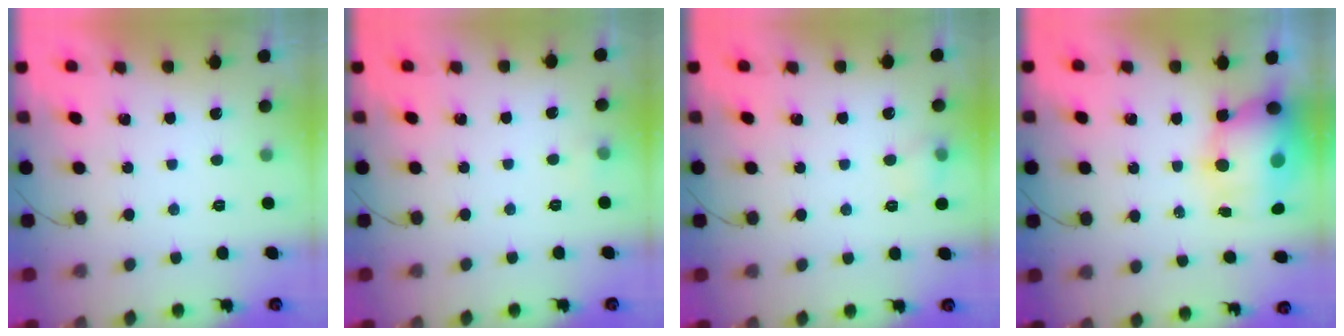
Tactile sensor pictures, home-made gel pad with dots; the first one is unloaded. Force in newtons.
{"total": 4.4, "press": 3.0, "slide": 3.2}
{"total": 6.0, "press": 5.8, "slide": 1.5}
{"total": 16.3, "press": 14.2, "slide": 8.1}